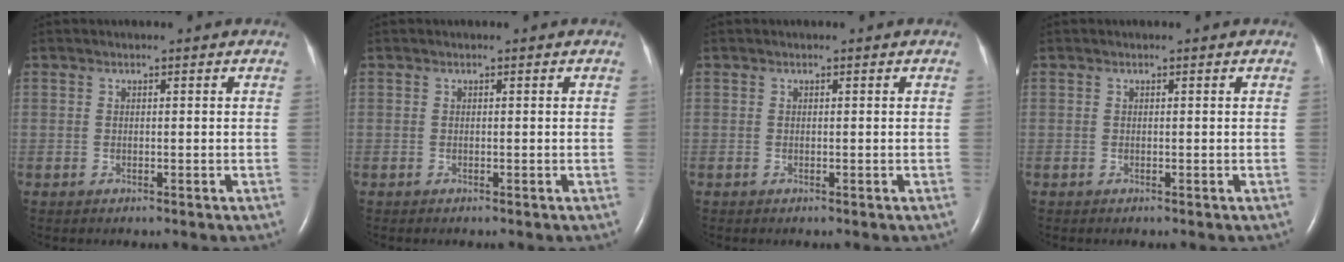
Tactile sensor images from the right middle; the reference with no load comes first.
{"total": 0.0}
{"total": 0.0}
{"total": 0.0}